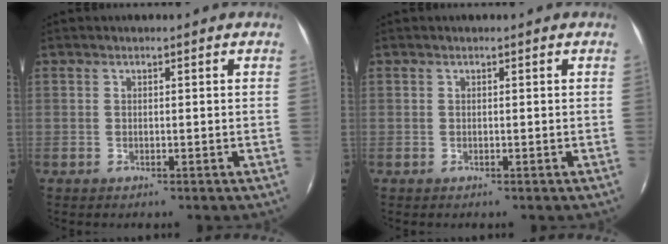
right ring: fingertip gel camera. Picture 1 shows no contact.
{"total": 0.0}